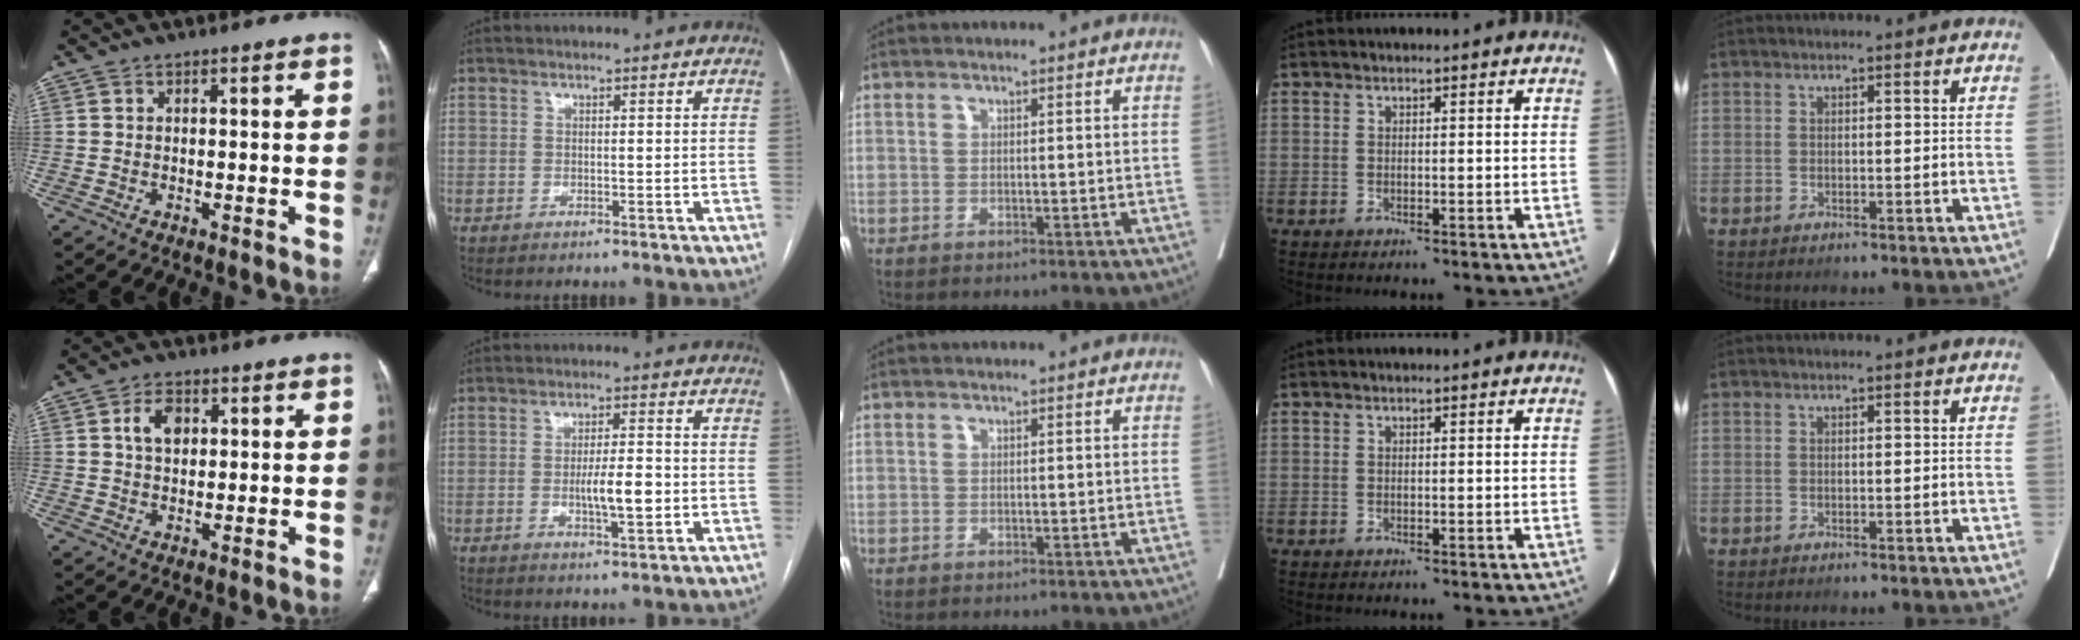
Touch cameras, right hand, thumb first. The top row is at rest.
{"thumb": {"total": 4.5, "force": [1.3, 3.0, 3.0], "torque": [-0.045, 0.002, 0.022]}, "index": {"total": 5.4, "force": [-1.1, 1.1, 5.2], "torque": [-0.091, -0.003, -0.016]}}